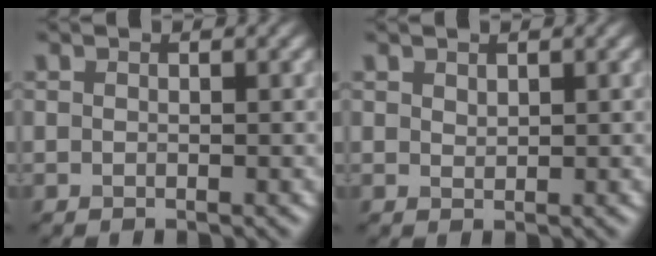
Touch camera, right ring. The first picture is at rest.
{"total": 0.8, "force": [0.7, 0.4, 0.3], "torque": [-0.007, 0.000, 0.016]}